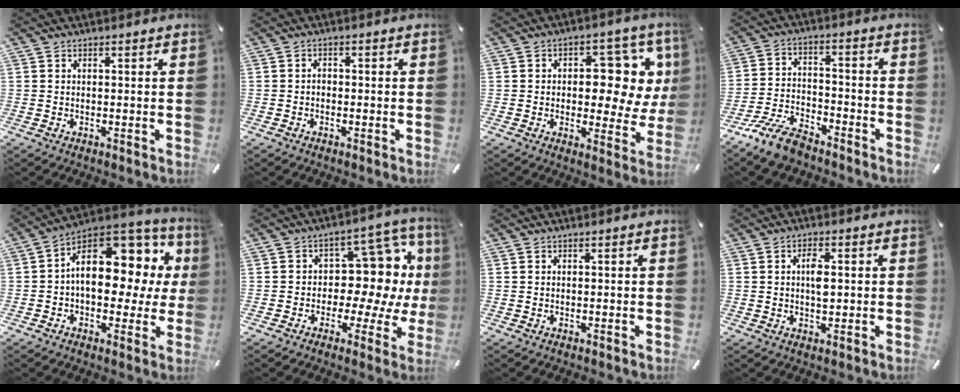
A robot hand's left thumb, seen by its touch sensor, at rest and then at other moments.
{"total": 1.4, "force": [-0.8, 1.0, 0.6], "torque": [-0.012, 0.005, -0.017]}
{"total": 11.3, "force": [3.9, 6.7, 8.2], "torque": [-0.099, -0.044, 0.066]}
{"total": 10.7, "force": [-8.6, 4.1, 4.9], "torque": [-0.096, 0.044, -0.166]}
{"total": 16.3, "force": [4.0, 10.4, 11.8], "torque": [-0.155, -0.034, 0.070]}
{"total": 14.5, "force": [2.8, 9.5, 10.5], "torque": [-0.130, -0.032, 0.044]}
{"total": 0.0}
{"total": 4.2, "force": [0.4, 2.1, 3.6], "torque": [-0.073, 0.000, 0.002]}